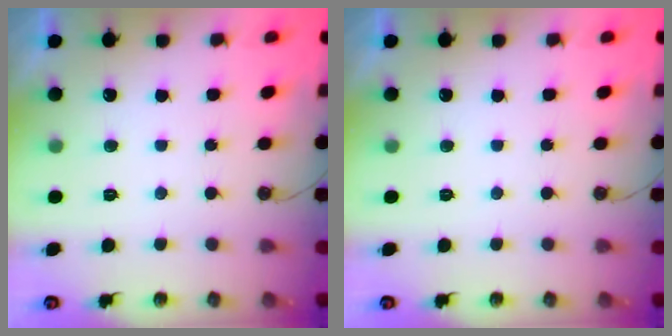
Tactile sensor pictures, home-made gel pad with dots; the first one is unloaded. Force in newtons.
{"total": 0.0}